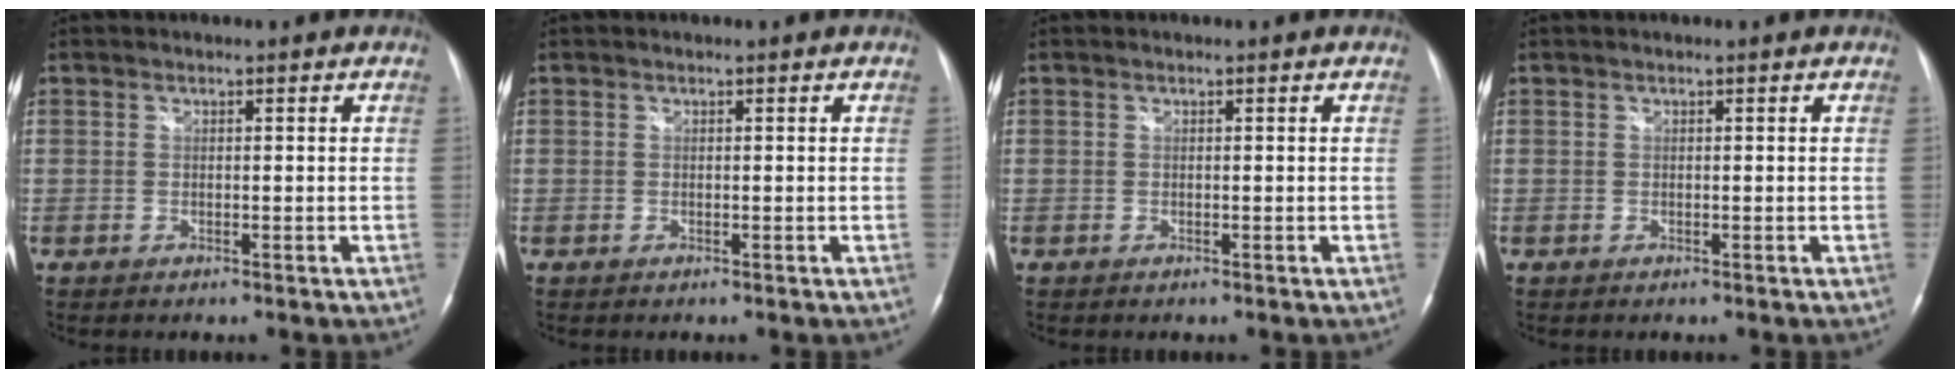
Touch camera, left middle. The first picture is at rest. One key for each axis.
{"total": 0.0}
{"total": 0.0}
{"total": 0.0}